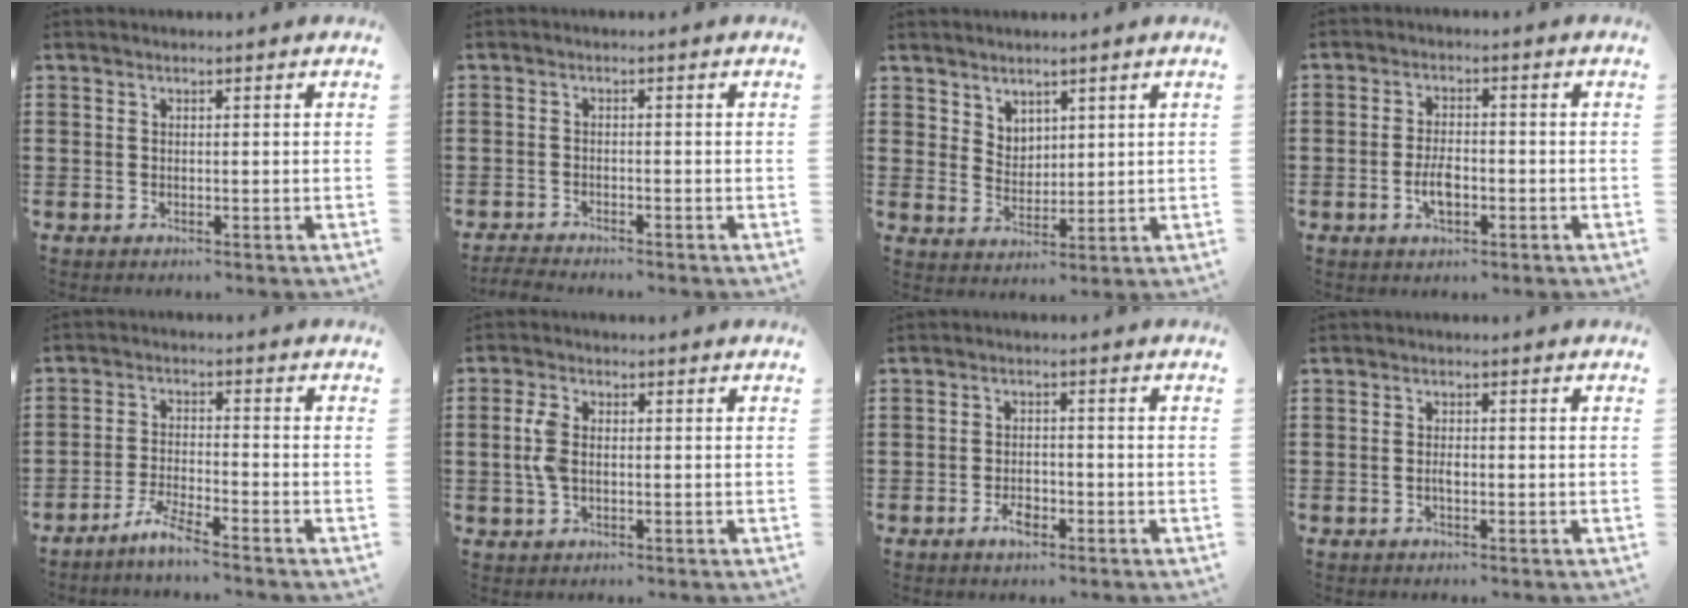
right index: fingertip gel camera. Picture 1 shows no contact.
{"total": 1.8, "force": [-1.8, 0.1, 0.1], "torque": [-0.014, -0.004, -0.039]}
{"total": 3.7, "force": [3.1, 2.1, -0.1], "torque": [-0.010, 0.000, 0.059]}
{"total": 3.9, "force": [-1.2, 1.7, 3.4], "torque": [-0.074, -0.003, -0.023]}
{"total": 4.4, "force": [-3.9, -0.4, 1.9], "torque": [-0.054, -0.011, -0.080]}
{"total": 4.3, "force": [0.1, 2.4, 3.5], "torque": [-0.093, 0.000, -0.005]}
{"total": 3.1, "force": [-1.5, 1.4, 2.3], "torque": [-0.050, -0.003, -0.028]}
{"total": 1.3, "force": [-0.3, 0.4, 1.2], "torque": [-0.025, -0.003, -0.005]}